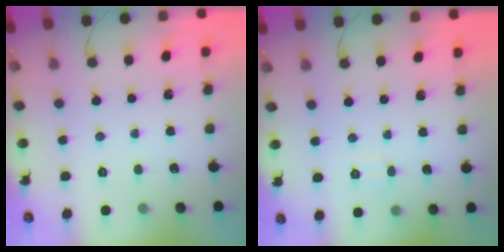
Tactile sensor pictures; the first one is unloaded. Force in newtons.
{"total": 4.2, "press": 4.0, "slide": 1.3}